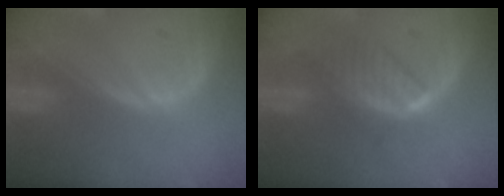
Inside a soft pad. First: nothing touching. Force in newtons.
{"total": 6.4, "press": 5.7, "slide": 2.9}